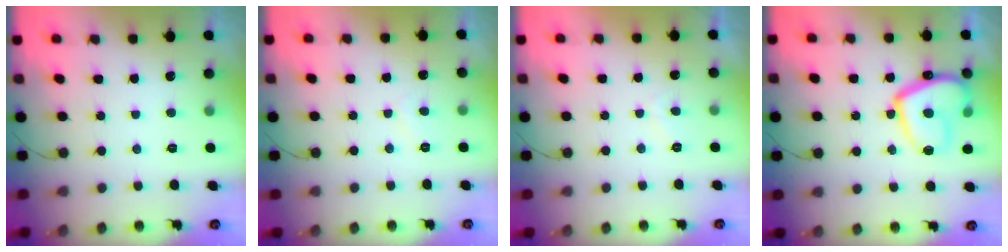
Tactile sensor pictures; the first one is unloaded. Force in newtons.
{"total": 3.4, "press": 3.4, "slide": 0.4}
{"total": 0.9, "press": 0.7, "slide": 0.6}
{"total": 15.0, "press": 14.9, "slide": 1.4}